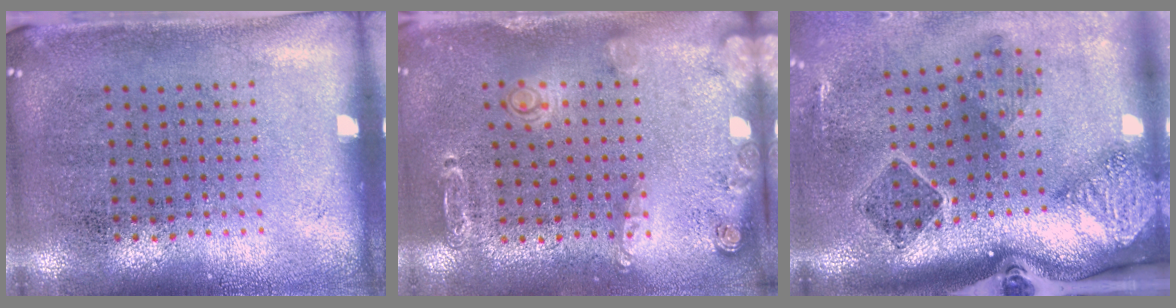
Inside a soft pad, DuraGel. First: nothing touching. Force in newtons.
{"total": 1.5, "press": 1.5, "slide": 0.3}
{"total": 2.9, "press": 1.9, "slide": 2.2}